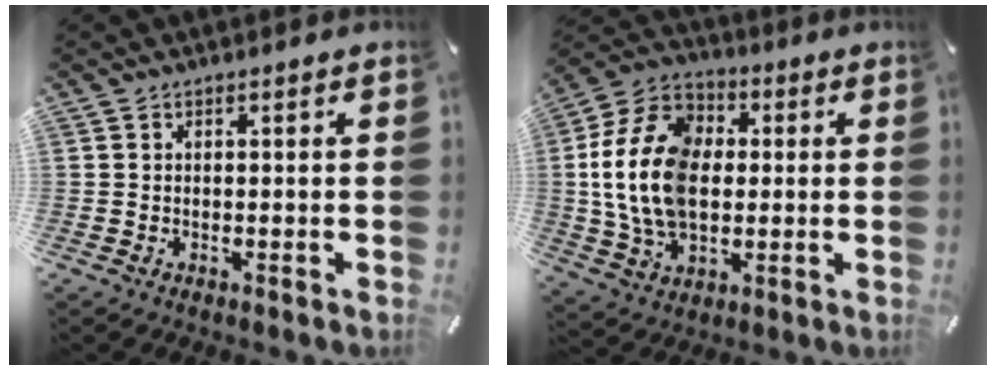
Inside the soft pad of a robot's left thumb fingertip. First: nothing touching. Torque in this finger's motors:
{"motor_torque": [1.87, 2.09, 1.66, -1.11, 0.86]}